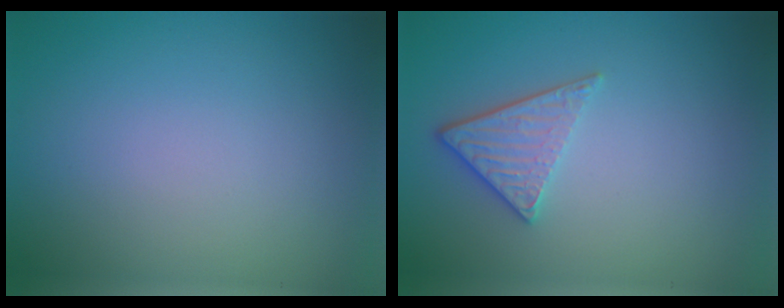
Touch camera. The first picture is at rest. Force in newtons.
{"total": 2.8, "press": 2.4, "slide": 1.3}